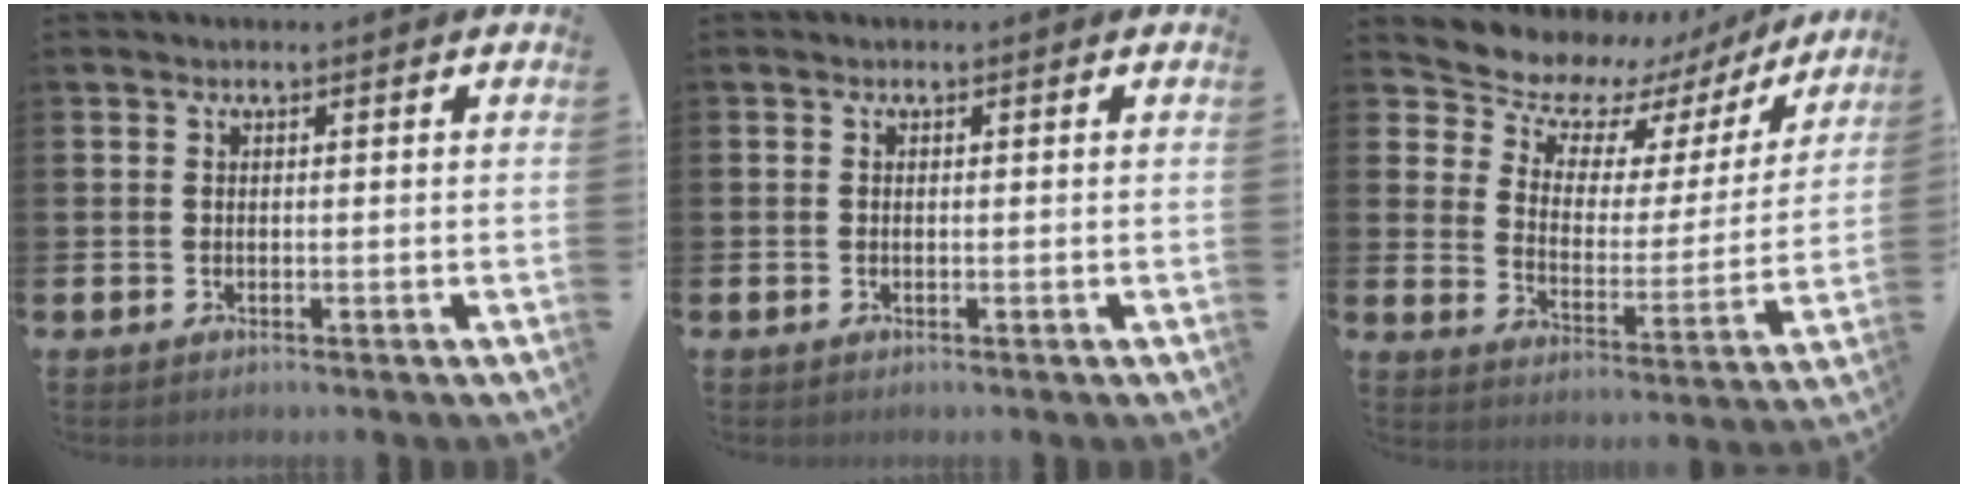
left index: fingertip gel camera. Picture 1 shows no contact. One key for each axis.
{"total": 0.0}
{"total": 9.0, "fx": 7.6, "fy": 4.2, "fz": 2.4, "tx": -0.079, "ty": -0.057, "tz": 0.131}